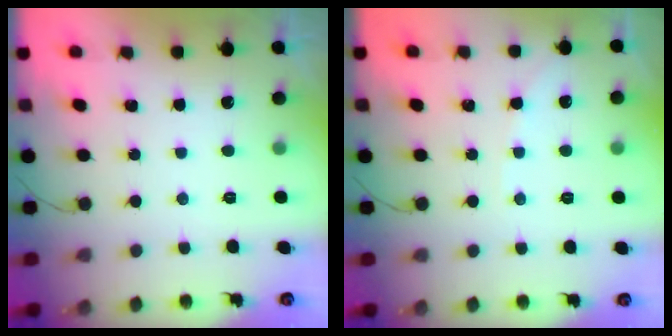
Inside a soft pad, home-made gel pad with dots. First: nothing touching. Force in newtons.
{"total": 2.5, "press": 2.4, "slide": 0.5}